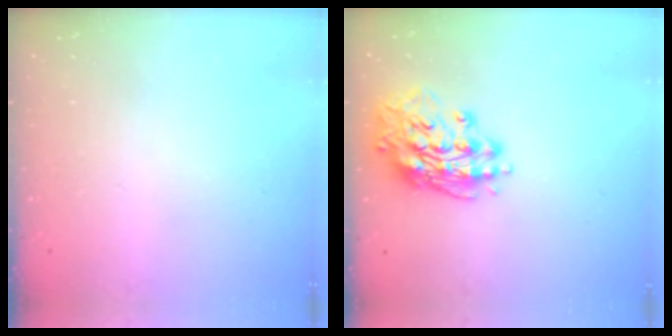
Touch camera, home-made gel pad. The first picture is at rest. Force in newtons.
{"total": 15.4, "press": 15.2, "slide": 2.6}